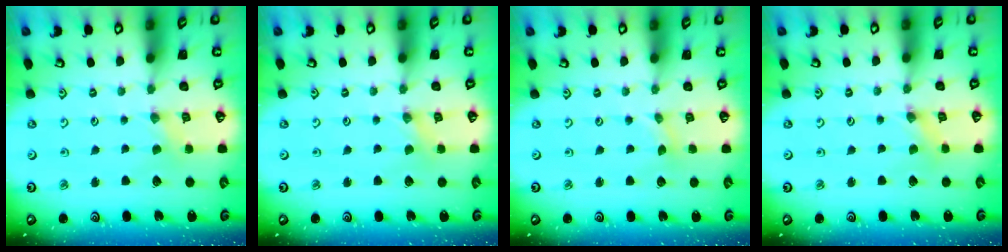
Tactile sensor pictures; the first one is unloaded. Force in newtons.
{"total": 0.8, "press": 0.8, "slide": 0.1}
{"total": 0.0}
{"total": 1.2, "press": 1.2, "slide": 0.2}